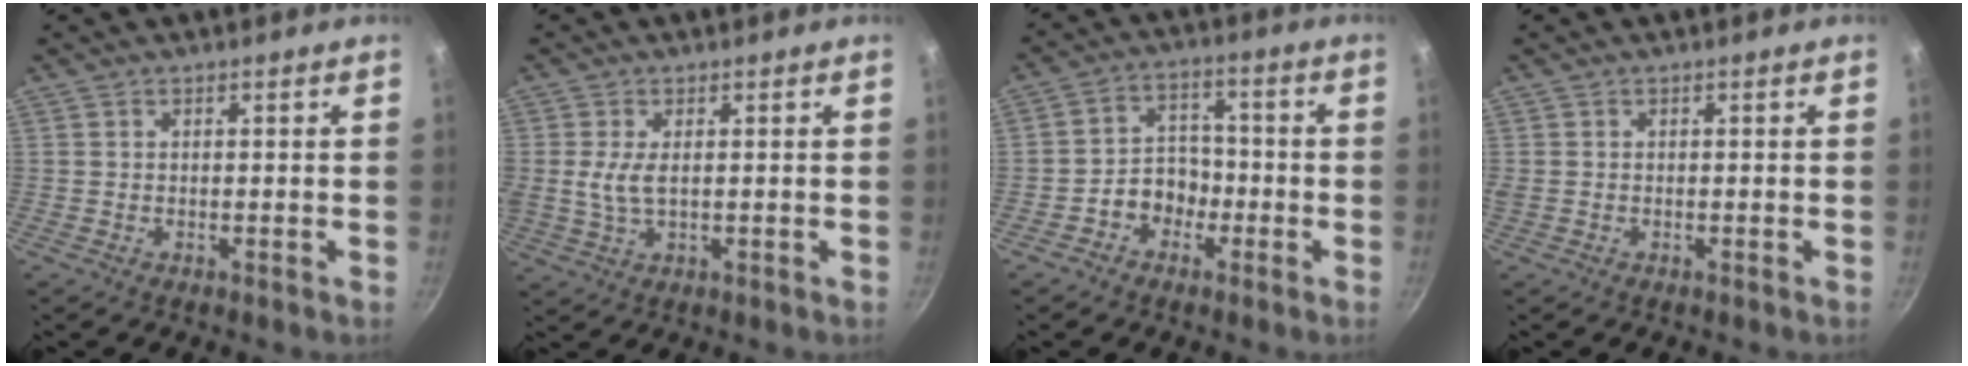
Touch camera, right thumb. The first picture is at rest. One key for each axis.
{"total": 4.4, "fx": 0.5, "fy": 2.1, "fz": 3.8, "tx": -0.078, "ty": -0.004, "tz": 0.012}
{"total": 6.7, "fx": -2.8, "fy": 5.3, "fz": 2.9, "tx": -0.010, "ty": 0.040, "tz": -0.052}
{"total": 0.7, "fx": 0.0, "fy": 0.6, "fz": 0.3, "tx": -0.007, "ty": 0.001, "tz": 0.002}